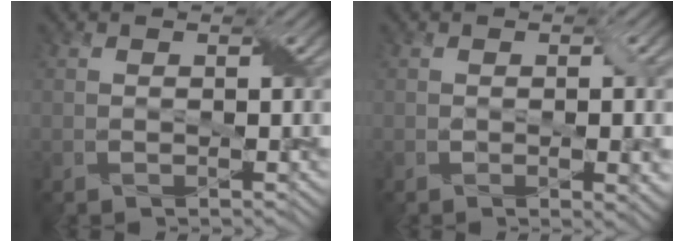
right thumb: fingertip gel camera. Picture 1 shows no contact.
{"total": 3.0, "force": [-0.4, 1.0, 2.8], "torque": [-0.040, -0.008, -0.001]}